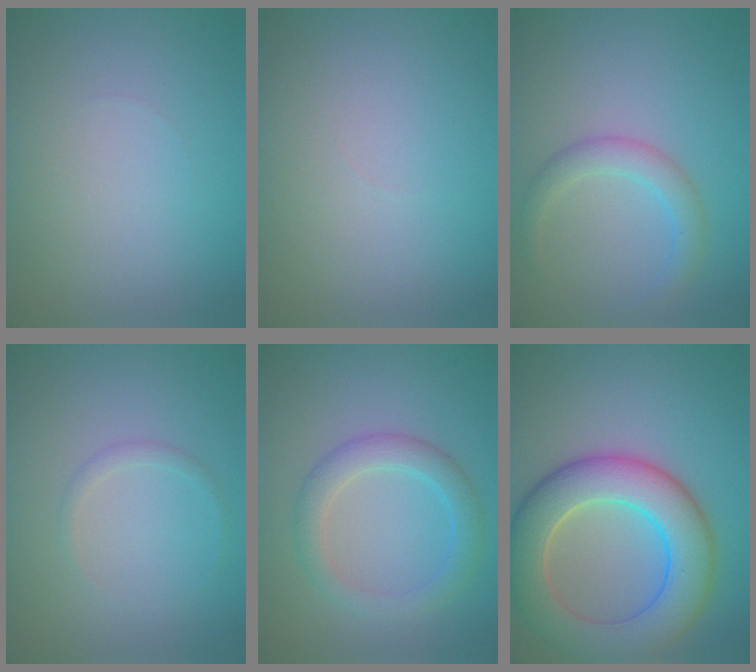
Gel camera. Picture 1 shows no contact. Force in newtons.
{"total": 0.0}
{"total": 2.5, "press": 2.5, "slide": 0.1}
{"total": 0.8, "press": 0.8, "slide": 0.0}
{"total": 3.2, "press": 3.2, "slide": 0.1}
{"total": 9.2, "press": 9.1, "slide": 0.3}